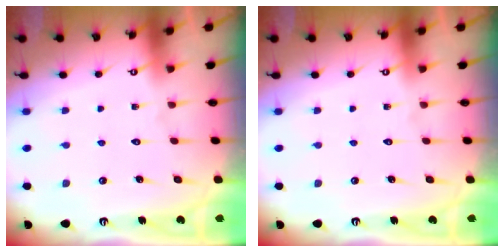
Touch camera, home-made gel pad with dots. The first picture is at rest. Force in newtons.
{"total": 0.0}